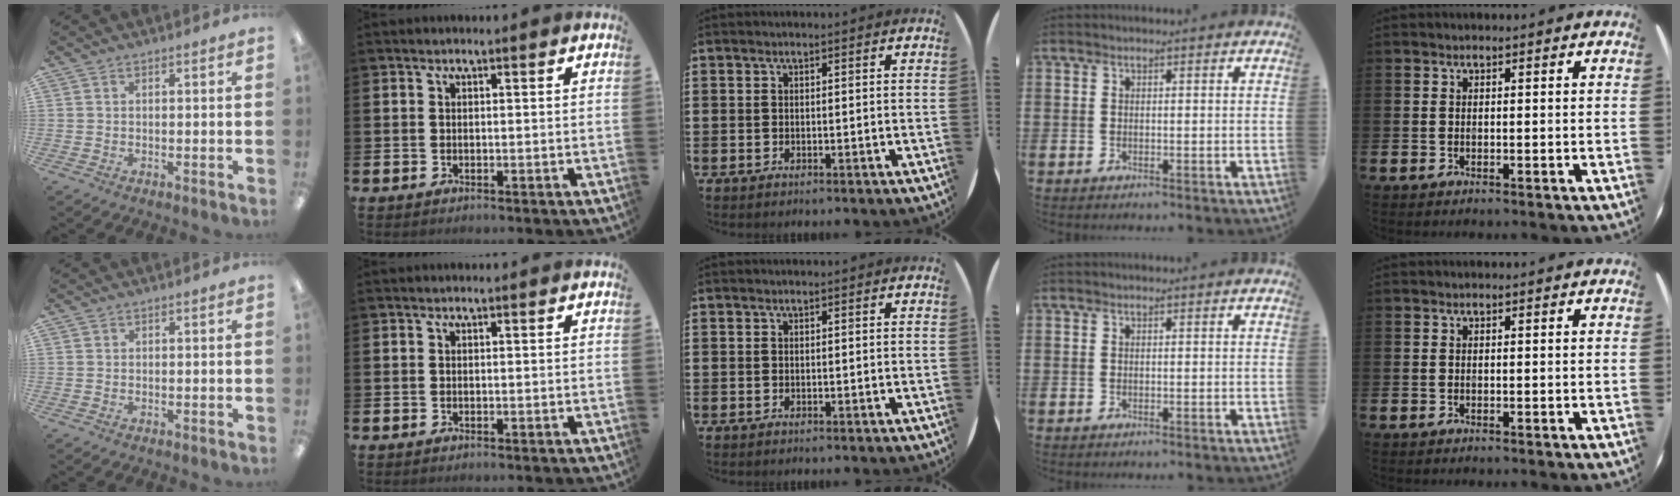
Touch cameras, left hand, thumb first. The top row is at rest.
{}